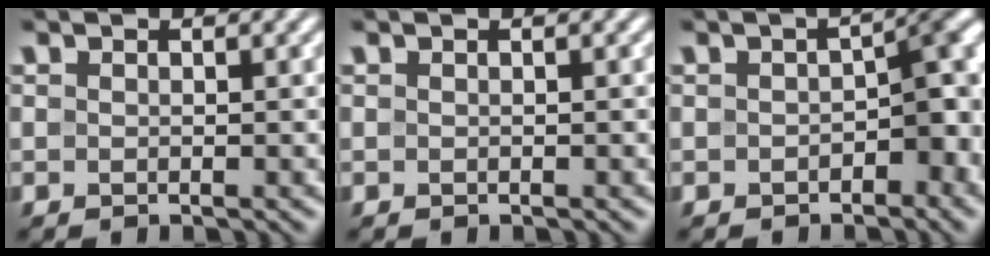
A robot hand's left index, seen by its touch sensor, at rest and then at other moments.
{"total": 0.0}
{"total": 5.3, "force": [-1.2, 2.7, 4.4], "torque": [-0.036, 0.009, -0.024]}